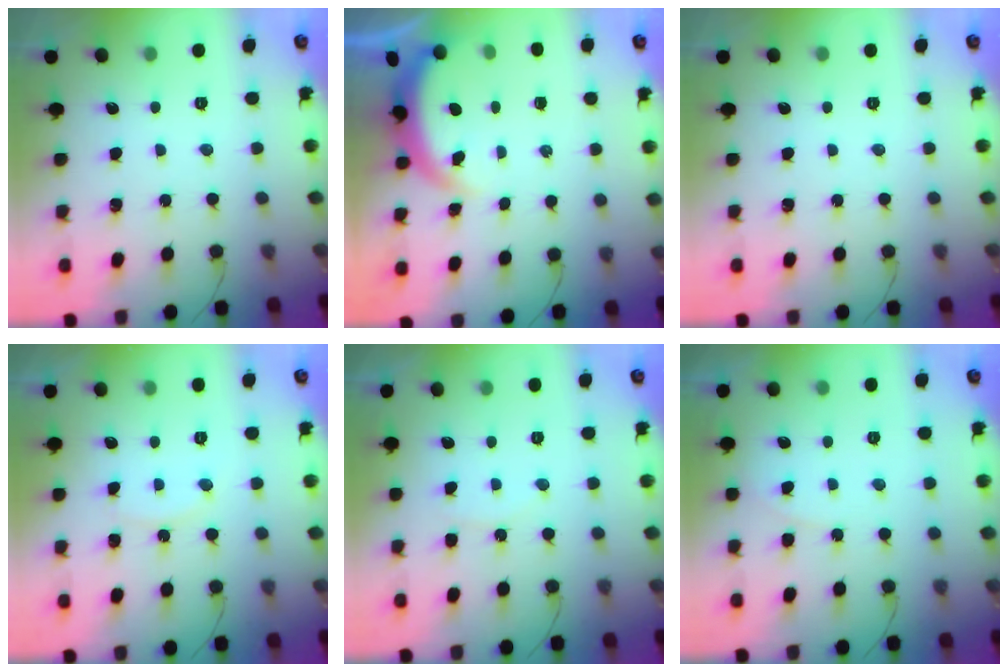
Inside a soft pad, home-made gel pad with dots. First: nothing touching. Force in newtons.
{"total": 3.9, "press": 3.7, "slide": 1.5}
{"total": 0.0}
{"total": 7.1, "press": 7.0, "slide": 0.6}
{"total": 5.2, "press": 5.2, "slide": 0.4}
{"total": 4.6, "press": 4.3, "slide": 1.6}